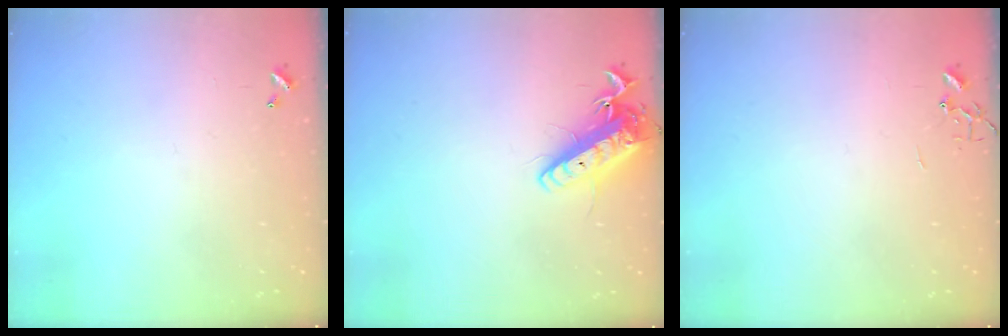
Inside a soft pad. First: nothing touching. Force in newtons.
{"total": 13.9, "press": 13.7, "slide": 2.5}
{"total": 0.0}